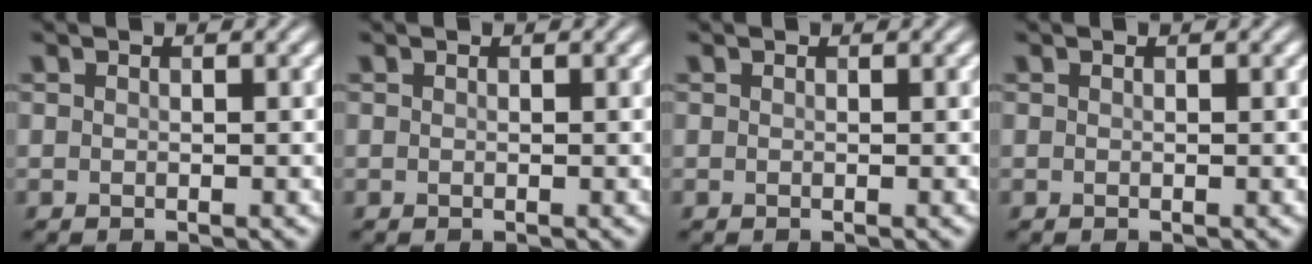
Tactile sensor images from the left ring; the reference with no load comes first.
{"total": 0.0}
{"total": 0.0}
{"total": 0.0}